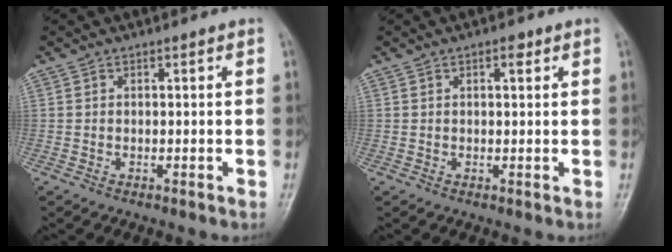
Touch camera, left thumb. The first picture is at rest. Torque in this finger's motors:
{"motor_torque": [-0.05, 0.01, -0.36, -0.17, 0.03]}